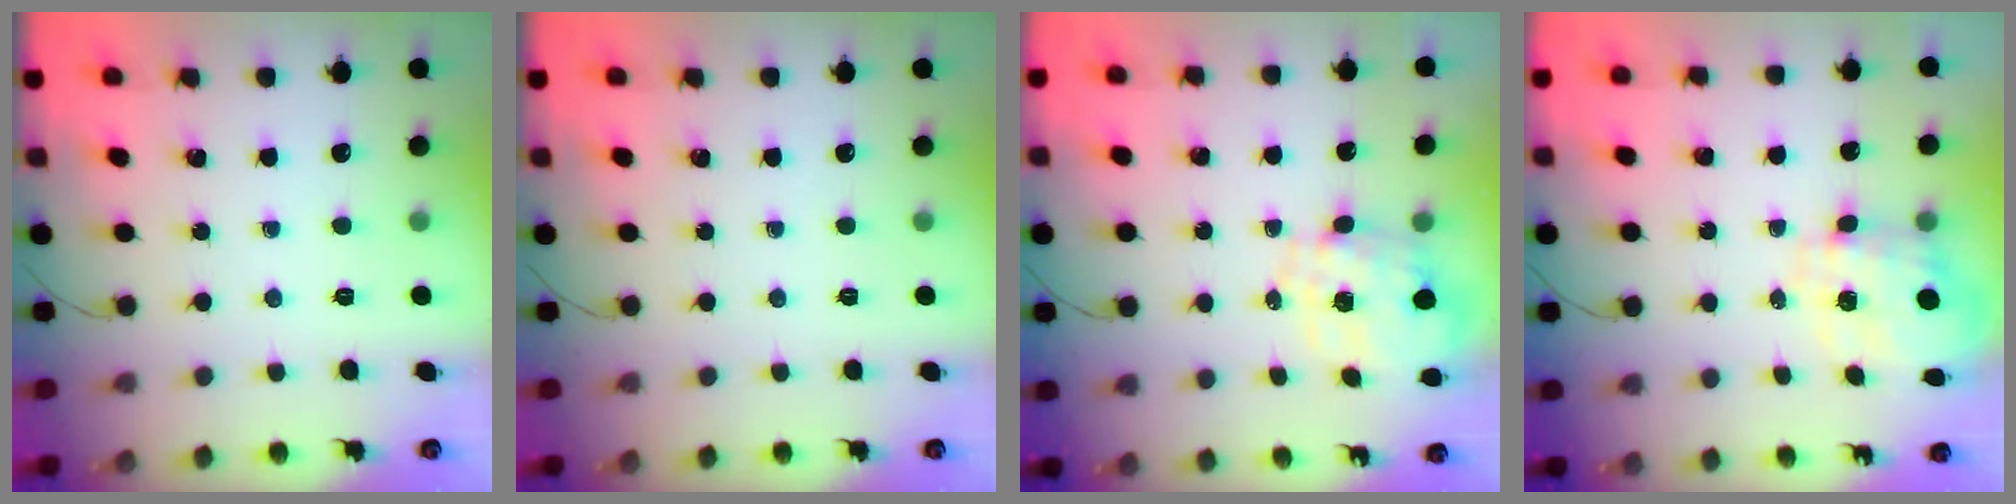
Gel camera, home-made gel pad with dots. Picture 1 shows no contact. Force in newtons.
{"total": 0.0}
{"total": 2.1, "press": 1.8, "slide": 1.1}
{"total": 3.6, "press": 3.4, "slide": 1.1}